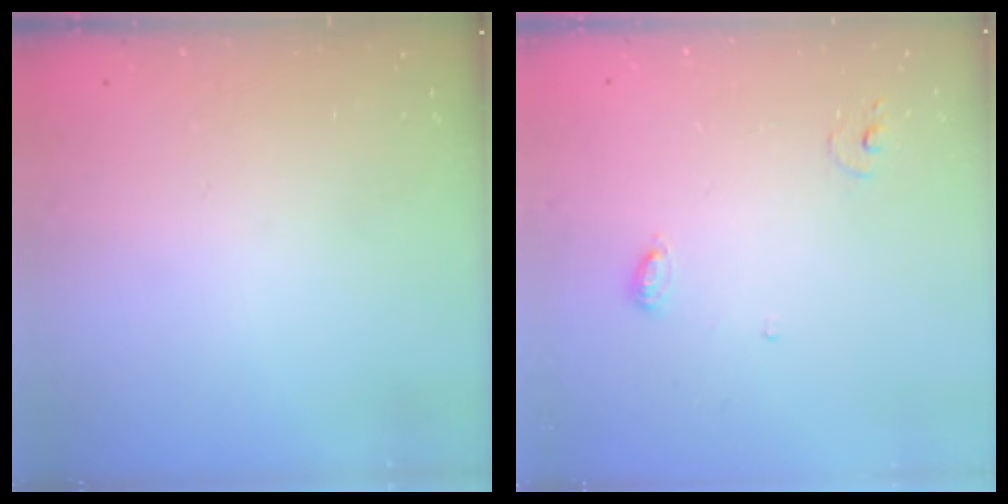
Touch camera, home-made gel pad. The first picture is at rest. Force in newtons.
{"total": 4.7, "press": 4.7, "slide": 0.5}